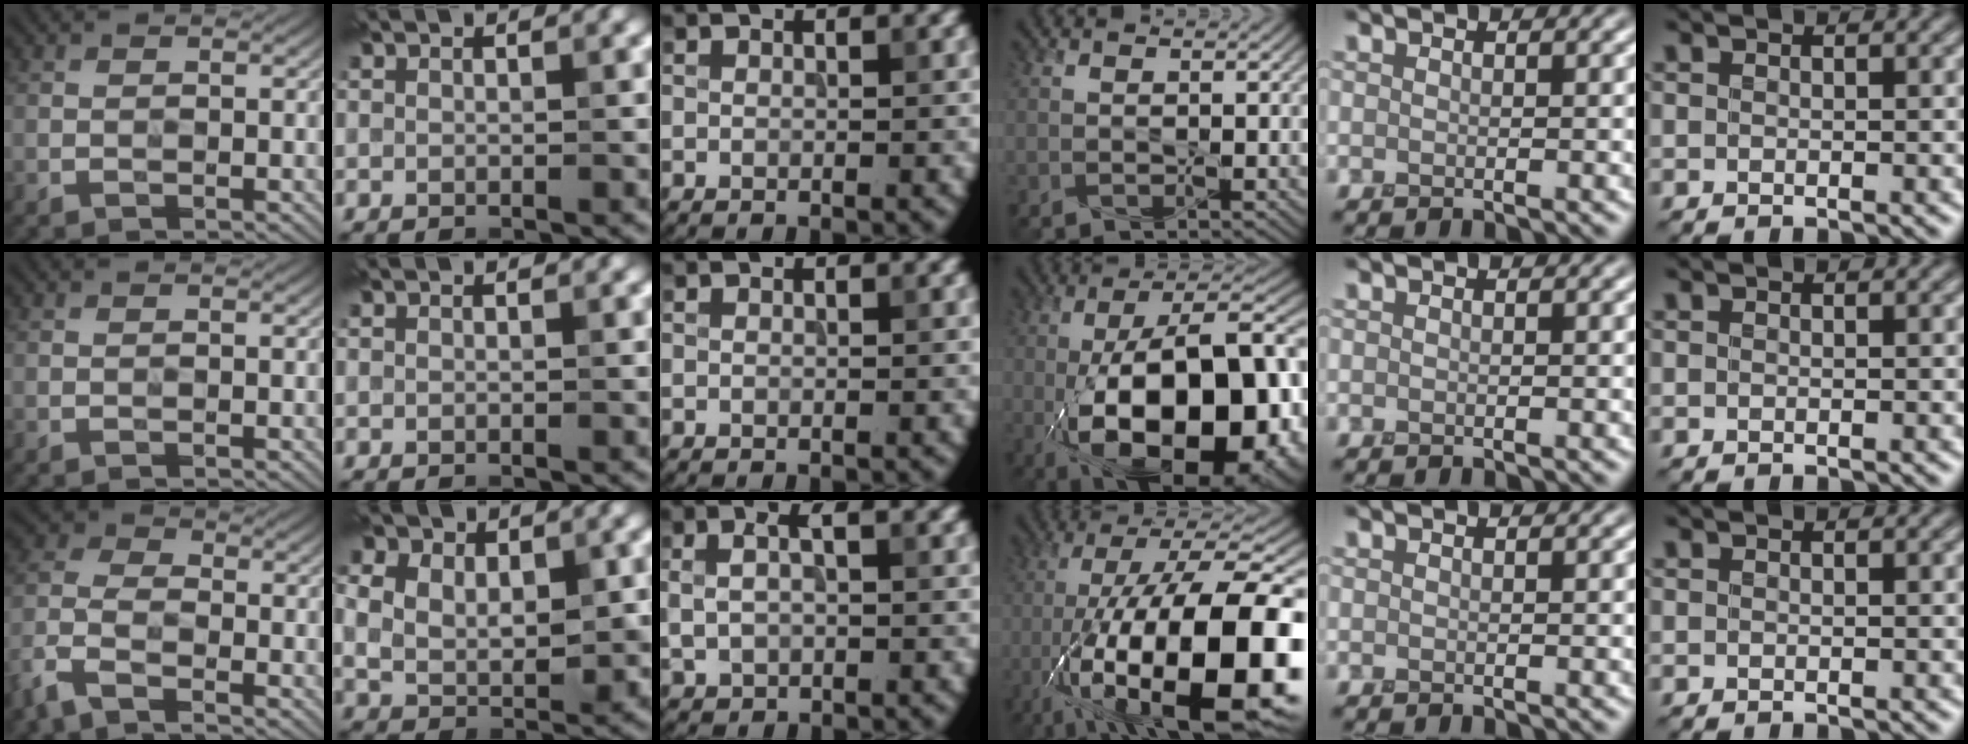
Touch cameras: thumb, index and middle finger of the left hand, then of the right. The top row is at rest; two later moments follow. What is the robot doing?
{"motion": "wipe", "object": "whiteboard"}